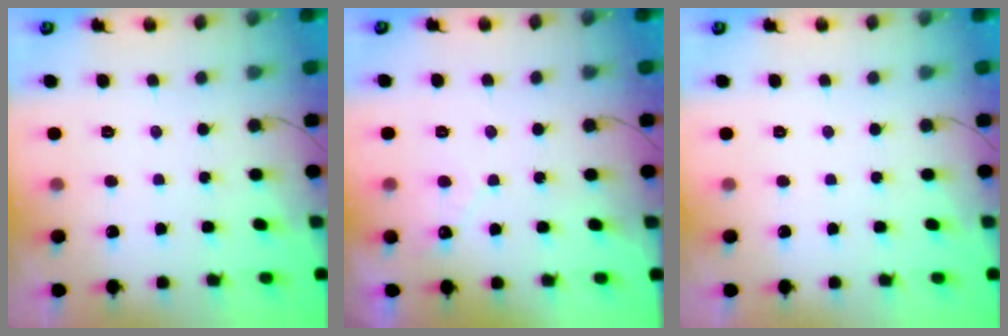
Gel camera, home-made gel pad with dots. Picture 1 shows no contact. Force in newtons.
{"total": 2.5, "press": 2.5, "slide": 0.0}
{"total": 0.0}